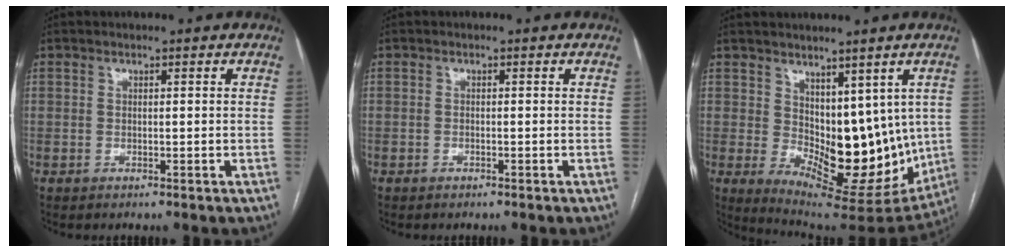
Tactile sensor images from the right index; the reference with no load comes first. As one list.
[{"total": 0.0}, {"total": 14.8, "force": [1.3, 8.0, 12.3], "torque": [-0.167, -0.014, 0.047]}]